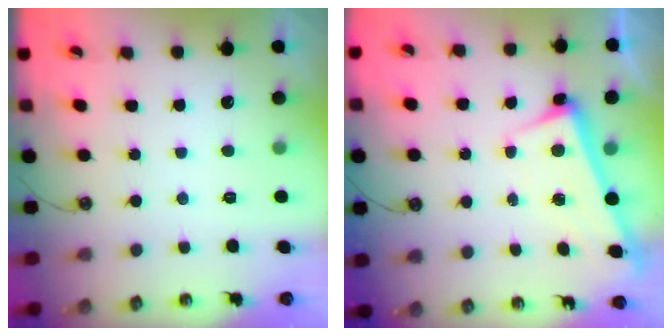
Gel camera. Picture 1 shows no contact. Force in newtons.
{"total": 2.6, "press": 2.5, "slide": 0.7}